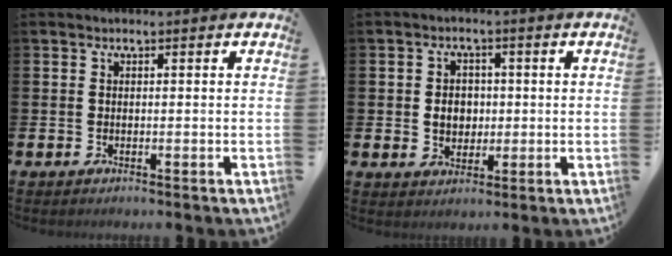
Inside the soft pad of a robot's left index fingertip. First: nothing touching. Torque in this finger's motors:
{"motor_torque": [0.11, -0.01, 0.09, 0.07]}